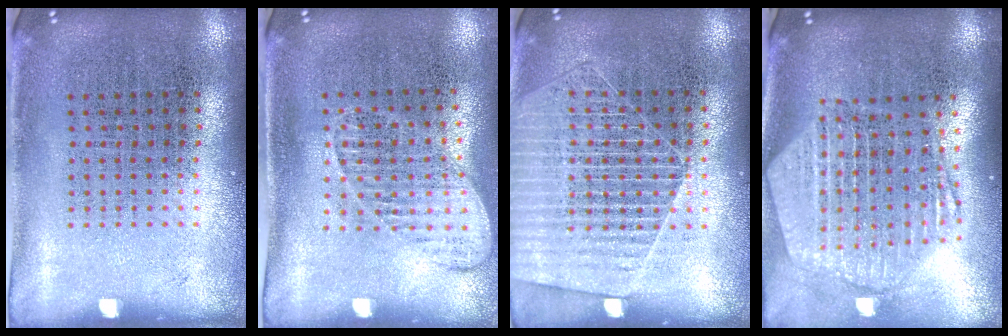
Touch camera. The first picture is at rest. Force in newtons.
{"total": 1.3, "press": 1.2, "slide": 0.5}
{"total": 1.8, "press": 1.6, "slide": 0.7}
{"total": 2.7, "press": 2.2, "slide": 1.5}